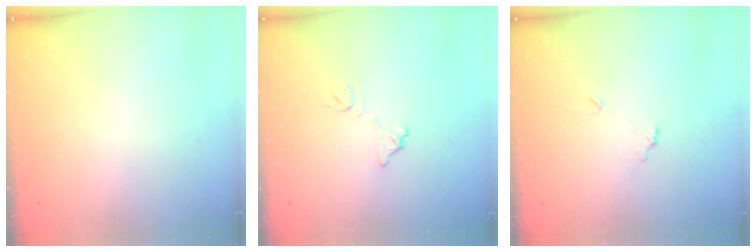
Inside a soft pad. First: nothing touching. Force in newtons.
{"total": 6.2, "press": 6.2, "slide": 0.3}
{"total": 5.6, "press": 5.6, "slide": 0.3}